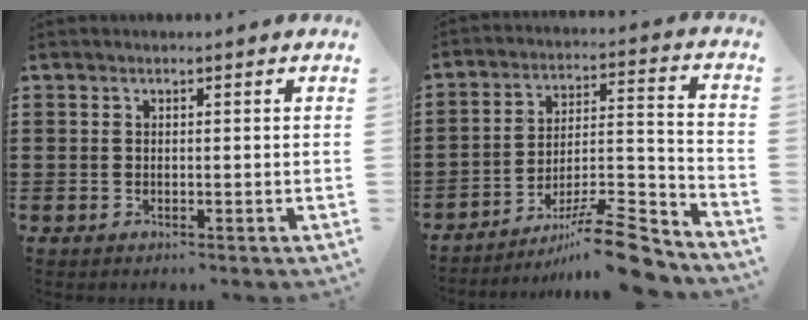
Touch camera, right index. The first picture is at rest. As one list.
[{"total": 12.0, "force": [-9.6, 1.4, 7.0], "torque": [-0.093, 0.036, -0.176]}]